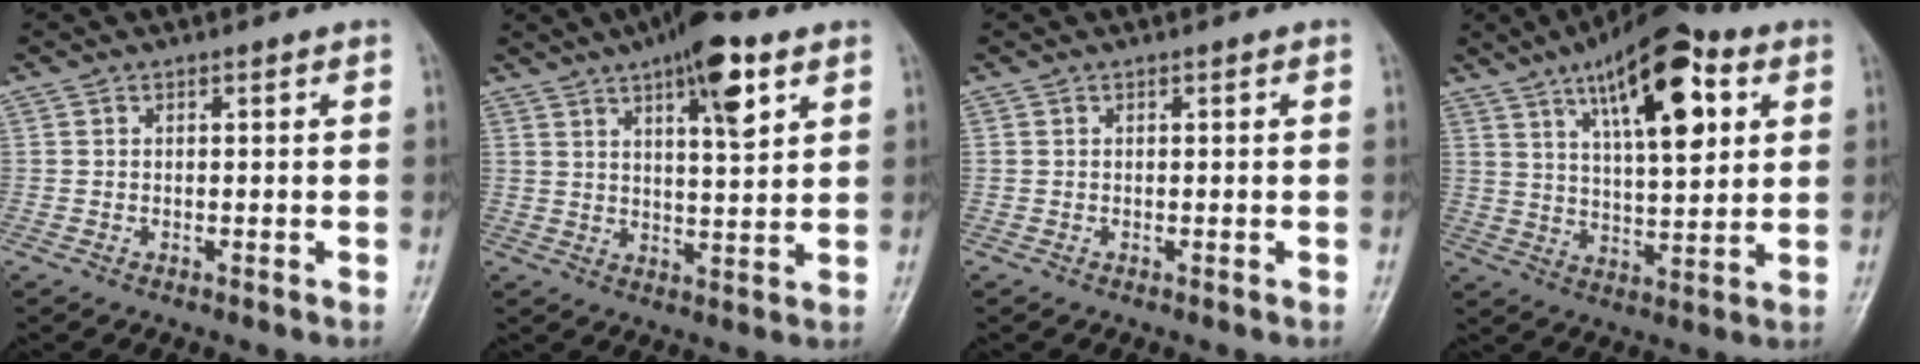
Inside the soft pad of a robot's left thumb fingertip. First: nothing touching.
{"total": 11.4, "force": [6.1, 3.2, 9.1], "torque": [-0.126, -0.021, 0.091]}
{"total": 0.0}
{"total": 17.9, "force": [7.6, 6.9, 14.7], "torque": [-0.198, -0.017, 0.120]}